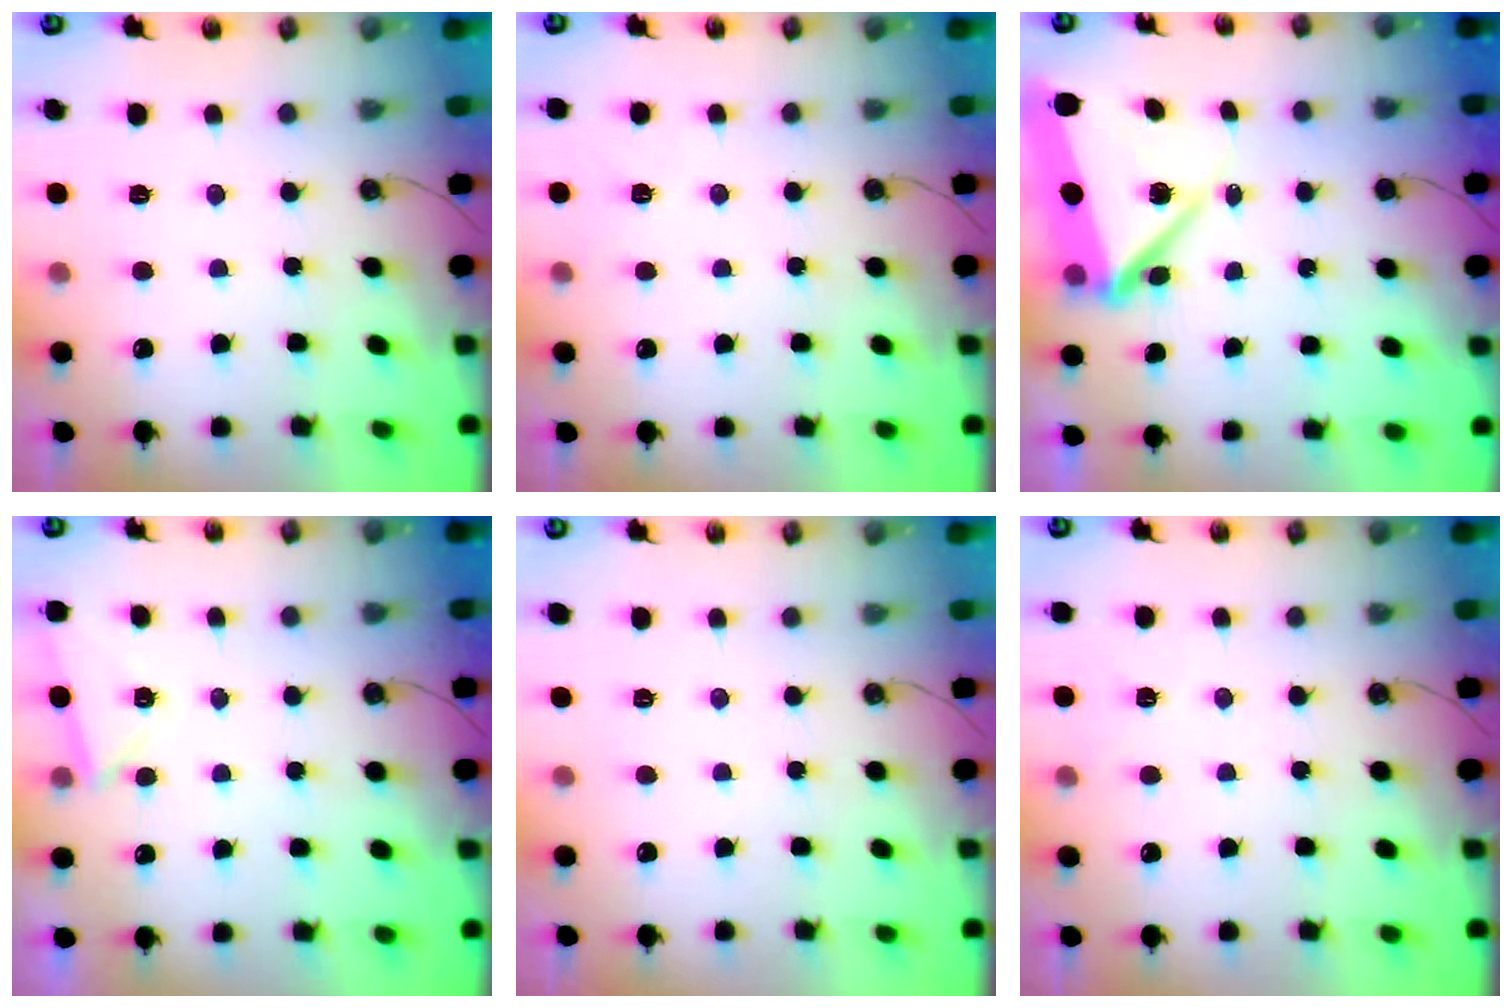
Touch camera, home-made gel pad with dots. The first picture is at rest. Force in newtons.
{"total": 3.2, "press": 2.1, "slide": 2.4}
{"total": 9.7, "press": 9.6, "slide": 1.6}
{"total": 2.4, "press": 2.0, "slide": 1.2}
{"total": 1.3, "press": 0.5, "slide": 1.2}
{"total": 3.5, "press": 2.4, "slide": 2.5}